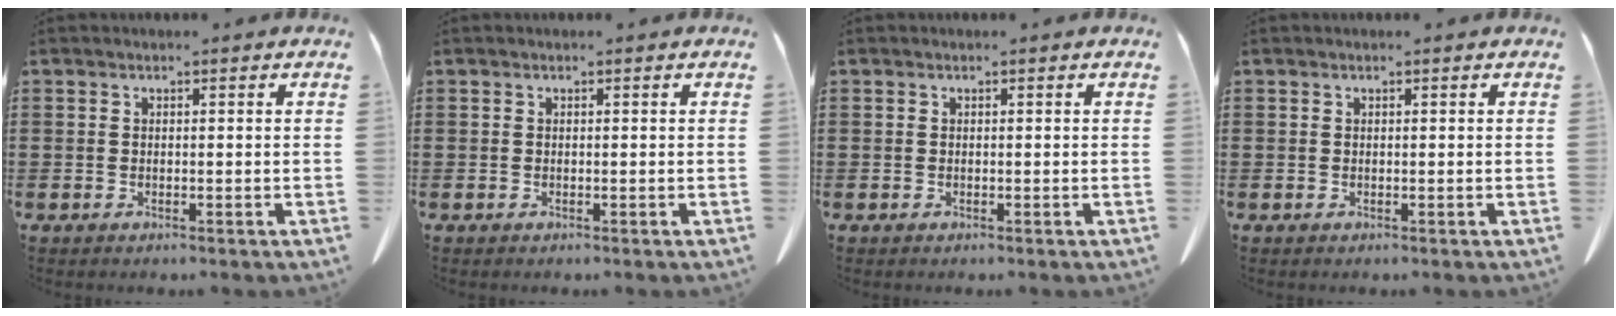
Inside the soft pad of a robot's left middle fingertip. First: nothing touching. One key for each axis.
{"total": 0.0}
{"total": 0.0}
{"total": 0.0}